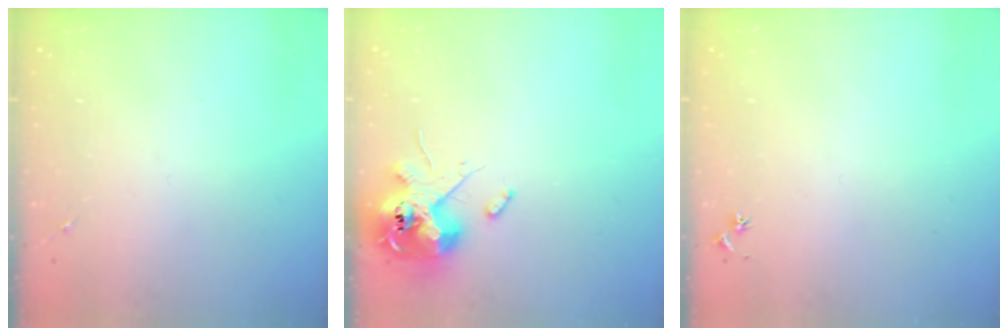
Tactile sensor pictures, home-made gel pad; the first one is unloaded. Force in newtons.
{"total": 12.8, "press": 12.6, "slide": 2.2}
{"total": 2.5, "press": 2.5, "slide": 0.3}